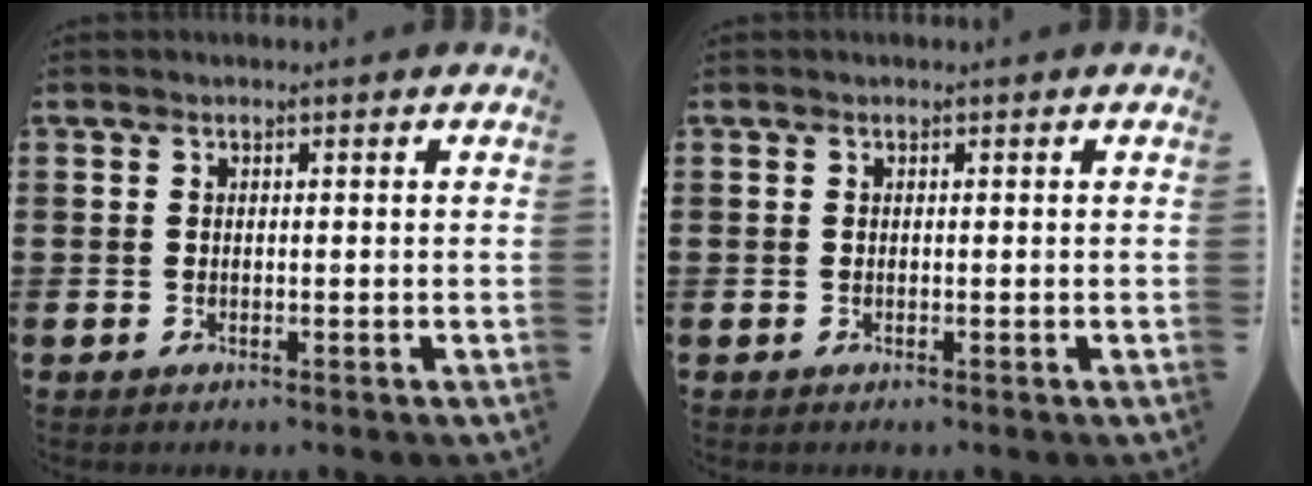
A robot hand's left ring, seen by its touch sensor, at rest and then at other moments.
{"total": 0.0}